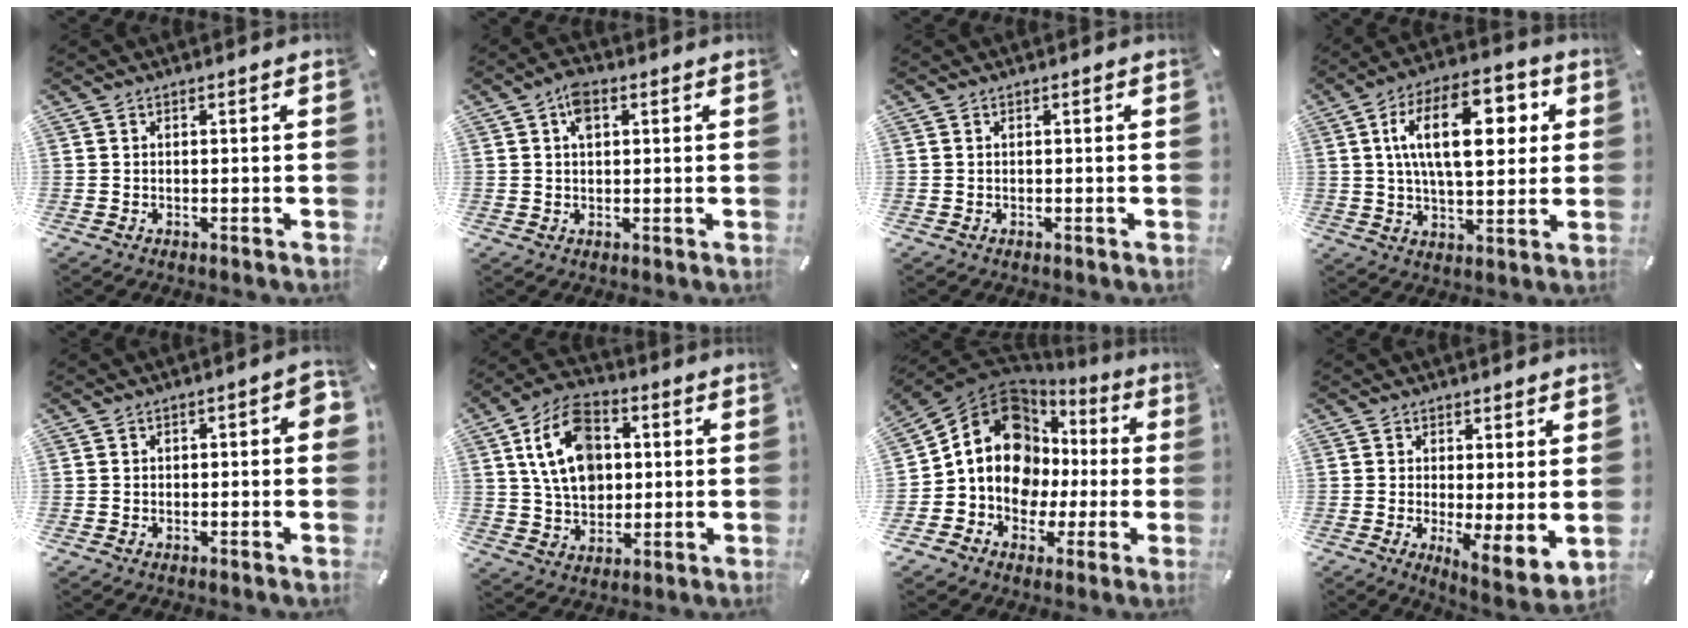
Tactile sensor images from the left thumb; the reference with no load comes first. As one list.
[{"total": 4.3, "force": [1.6, 2.7, 3.0], "torque": [-0.049, 0.001, 0.023]}, {"total": 0.0}, {"total": 18.5, "force": [5.0, 9.4, 15.1], "torque": [-0.252, 0.003, 0.077]}, {"total": 3.9, "force": [-0.6, 2.2, 3.1], "torque": [-0.030, 0.004, -0.015]}, {"total": 14.2, "force": [2.8, 10.3, 9.3], "torque": [-0.177, 0.009, 0.052]}, {"total": 14.9, "force": [2.4, 12.7, 7.4], "torque": [-0.146, -0.025, 0.045]}, {"total": 5.2, "force": [0.9, 1.2, 4.9], "torque": [-0.070, -0.028, 0.025]}]